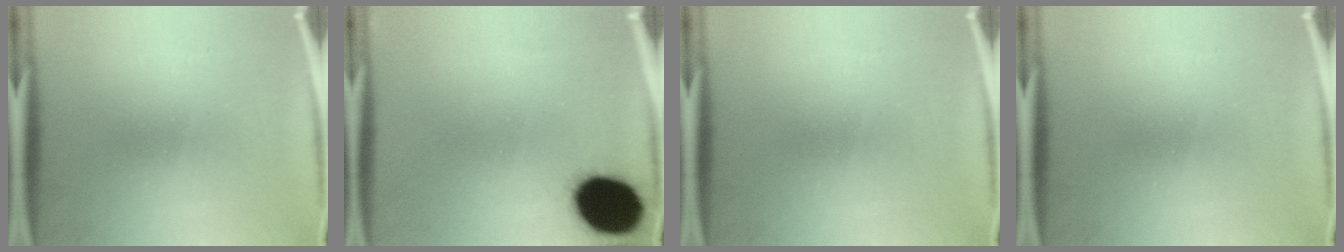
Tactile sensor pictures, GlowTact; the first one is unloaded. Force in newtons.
{"total": 18.3}
{"total": 0.0}
{"total": 0.0}